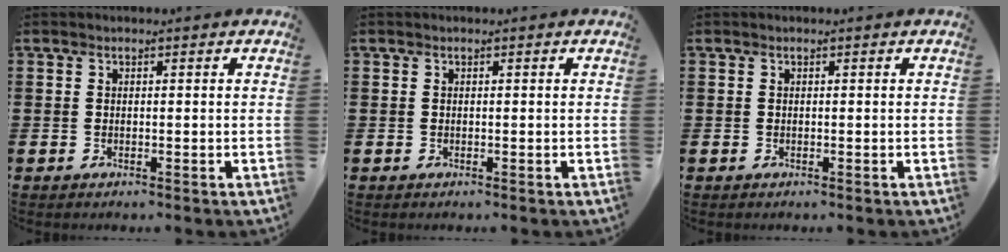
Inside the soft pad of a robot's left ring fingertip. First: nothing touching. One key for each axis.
{"total": 0.0}
{"total": 0.0}